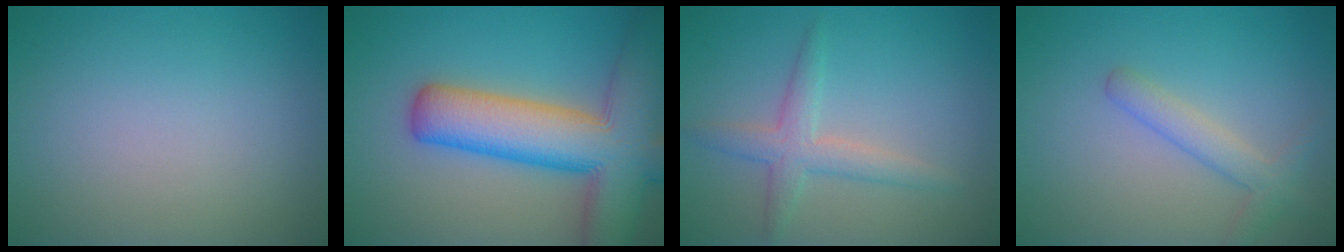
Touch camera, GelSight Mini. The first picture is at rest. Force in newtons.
{"total": 11.7, "press": 11.7, "slide": 0.7}
{"total": 2.8, "press": 2.8, "slide": 0.0}
{"total": 2.5, "press": 2.5, "slide": 0.2}